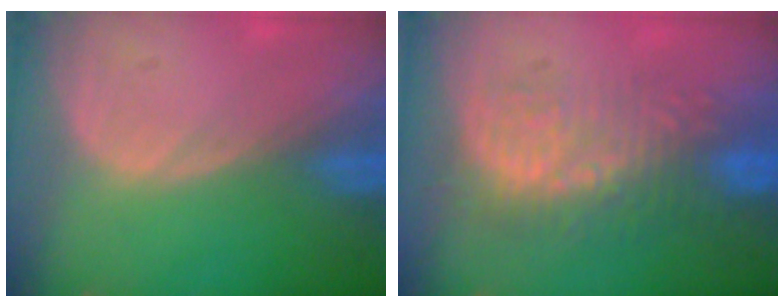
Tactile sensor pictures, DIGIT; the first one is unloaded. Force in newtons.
{"total": 9.1, "press": 8.6, "slide": 2.8}